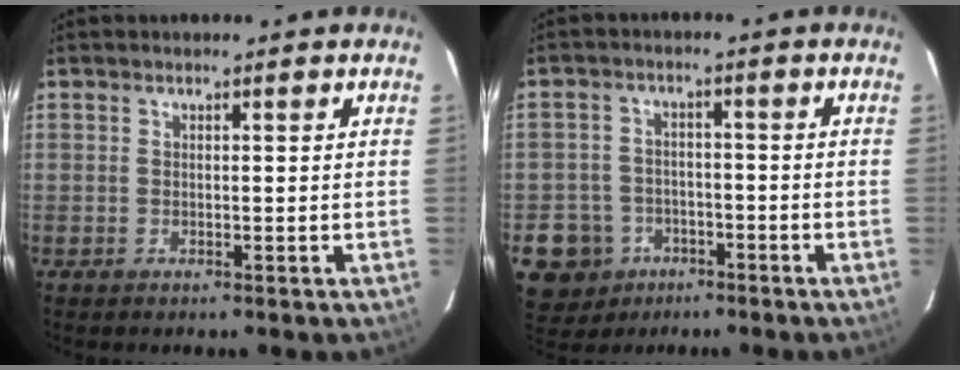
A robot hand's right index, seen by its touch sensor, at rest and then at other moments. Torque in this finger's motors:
{"motor_torque": [-0.03, -0.18, -0.72, -0.21]}